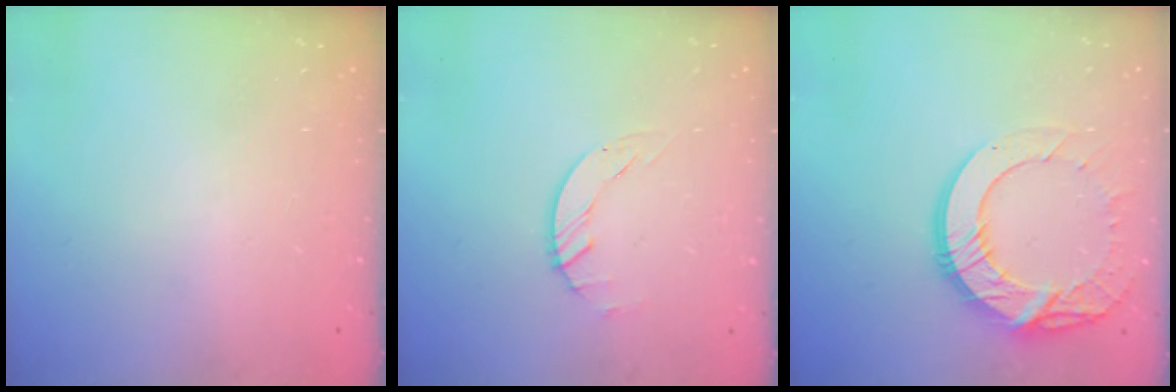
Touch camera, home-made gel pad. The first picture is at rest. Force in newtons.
{"total": 1.5, "press": 1.4, "slide": 0.3}
{"total": 15.4, "press": 15.4, "slide": 0.9}